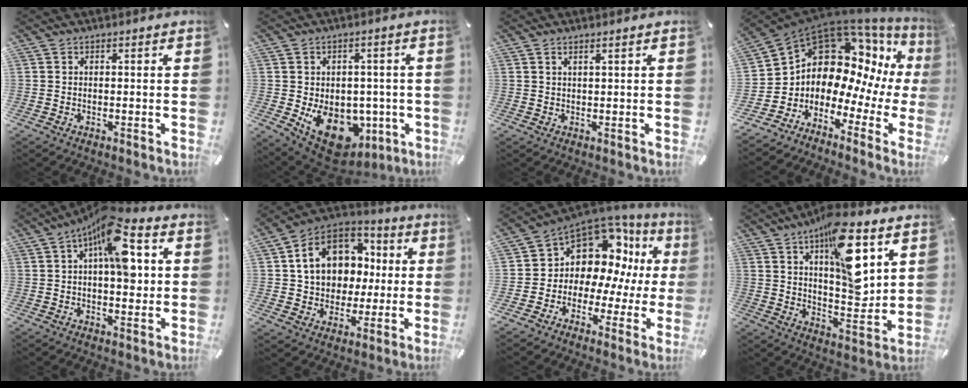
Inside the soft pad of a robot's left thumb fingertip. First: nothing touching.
{"total": 13.7, "force": [-3.6, 10.7, 7.8], "torque": [-0.095, 0.001, -0.048]}
{"total": 1.4, "force": [0.9, -0.1, 1.0], "torque": [-0.020, -0.002, 0.016]}
{"total": 13.4, "force": [5.1, 10.3, 6.9], "torque": [-0.148, -0.074, 0.095]}
{"total": 13.9, "force": [3.7, 6.5, 11.8], "torque": [-0.159, -0.017, 0.059]}
{"total": 15.2, "force": [2.9, 12.7, 7.7], "torque": [-0.152, -0.002, 0.064]}
{"total": 11.7, "force": [5.3, 8.9, 5.5], "torque": [-0.089, -0.056, 0.097]}
{"total": 17.8, "force": [8.6, 6.9, 14.0], "torque": [-0.197, -0.044, 0.135]}